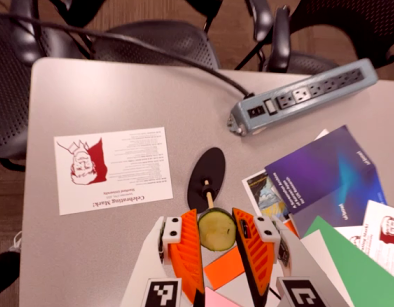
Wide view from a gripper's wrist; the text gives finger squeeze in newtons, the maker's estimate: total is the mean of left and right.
{"total": 6.1, "left": 5.4, "right": 6.8}